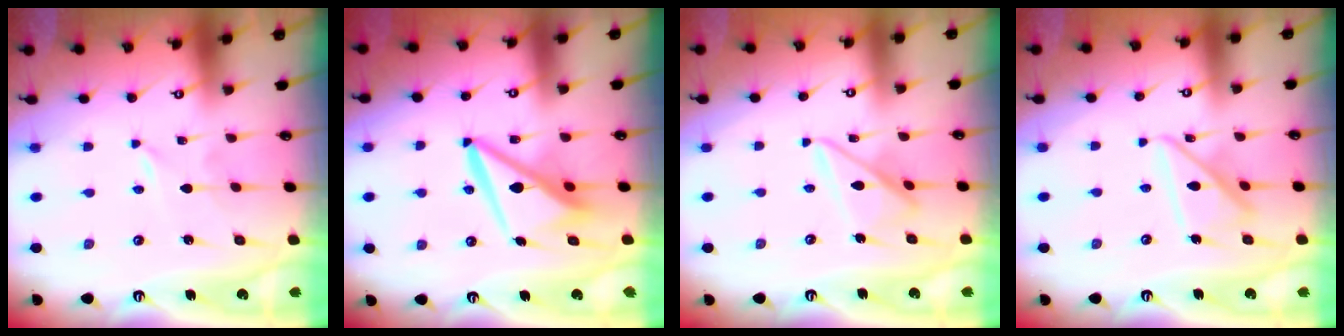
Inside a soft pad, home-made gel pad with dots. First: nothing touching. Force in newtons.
{"total": 10.7, "press": 10.6, "slide": 1.3}
{"total": 10.9, "press": 10.9, "slide": 0.9}
{"total": 14.3, "press": 14.2, "slide": 1.4}